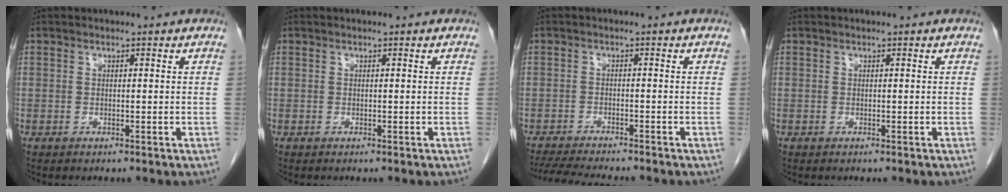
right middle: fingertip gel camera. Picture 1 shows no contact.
{"total": 0.0}
{"total": 9.3, "force": [-8.5, 0.7, 3.9], "torque": [-0.061, -0.014, -0.131]}
{"total": 0.0}